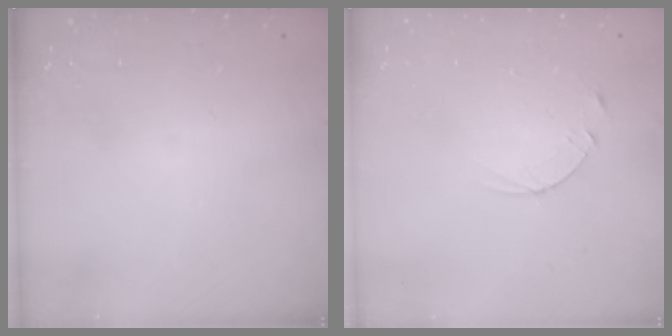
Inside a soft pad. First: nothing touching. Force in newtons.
{"total": 2.4, "press": 2.3, "slide": 0.2}